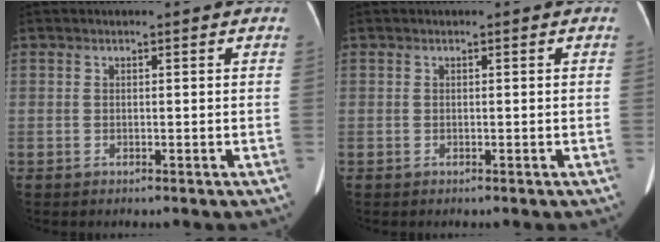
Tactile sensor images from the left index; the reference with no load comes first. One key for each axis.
{"total": 0.0}